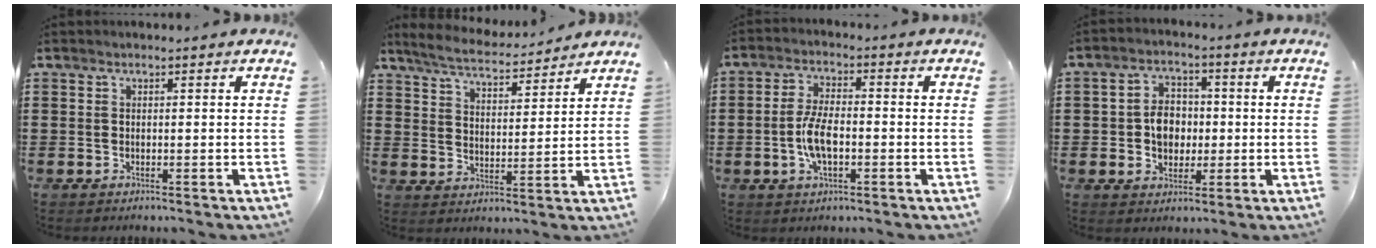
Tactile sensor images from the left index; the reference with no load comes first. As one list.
[{"total": 5.2, "force": [5.0, 0.5, 1.5], "torque": [-0.053, -0.027, 0.085]}, {"total": 6.5, "force": [-1.5, 2.6, 5.7], "torque": [-0.127, 0.000, -0.033]}, {"total": 5.8, "force": [-0.3, 4.5, 3.7], "torque": [-0.082, 0.009, -0.012]}]